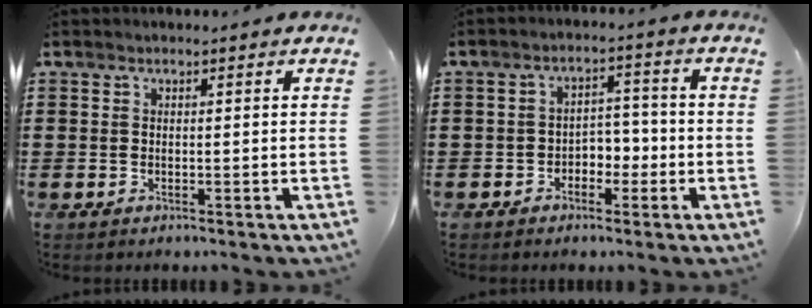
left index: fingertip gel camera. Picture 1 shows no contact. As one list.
[{"total": 3.4, "force": [-2.0, 2.3, 1.4], "torque": [-0.033, 0.008, -0.045]}]